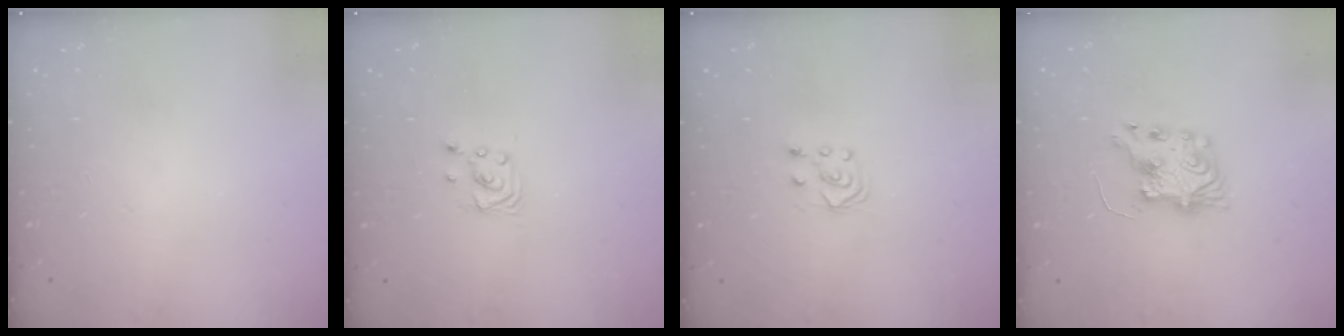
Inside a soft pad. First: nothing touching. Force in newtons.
{"total": 2.5, "press": 2.5, "slide": 0.2}
{"total": 3.9, "press": 3.8, "slide": 0.7}
{"total": 7.8, "press": 7.7, "slide": 0.4}